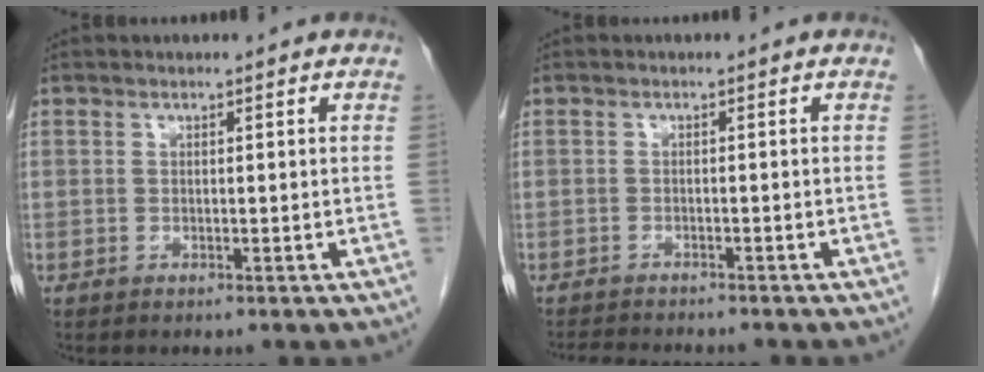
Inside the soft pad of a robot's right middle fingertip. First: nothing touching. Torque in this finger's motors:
{"motor_torque": [0.14, -0.12, 0.02, 0.00]}